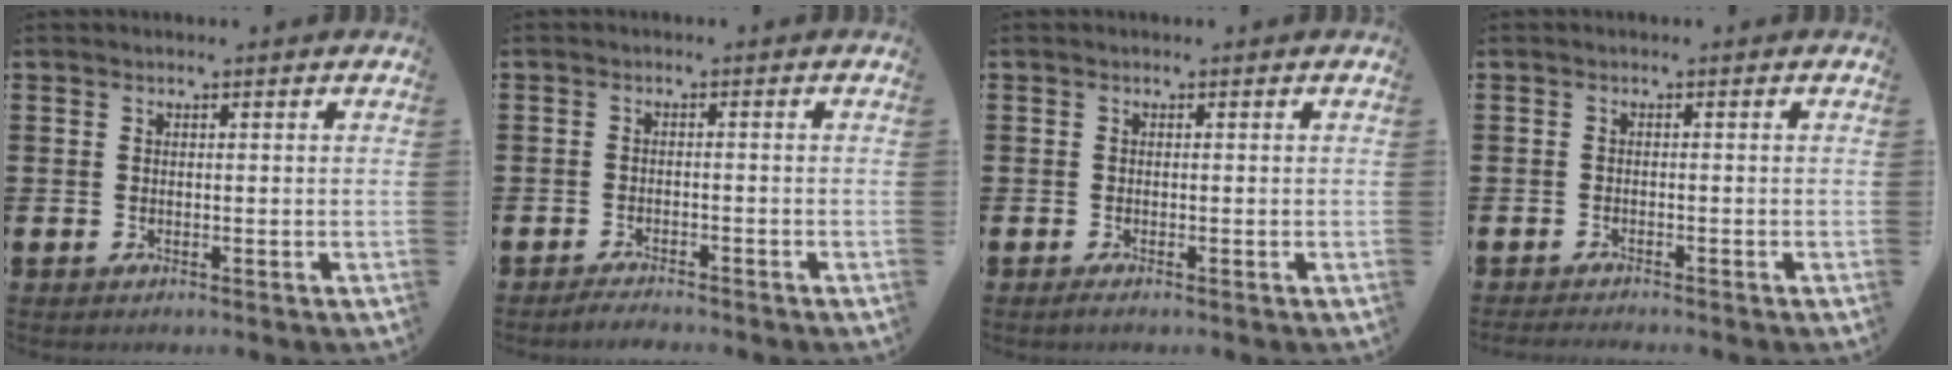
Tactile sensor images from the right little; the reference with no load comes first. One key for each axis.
{"total": 1.5, "fx": -1.5, "fy": 0.0, "fz": 0.2, "tx": -0.007, "ty": 0.001, "tz": -0.029}
{"total": 0.6, "fx": -0.2, "fy": 0.1, "fz": 0.5, "tx": -0.008, "ty": -0.002, "tz": -0.004}
{"total": 0.8, "fx": -0.8, "fy": 0.0, "fz": 0.2, "tx": -0.004, "ty": -0.003, "tz": -0.015}